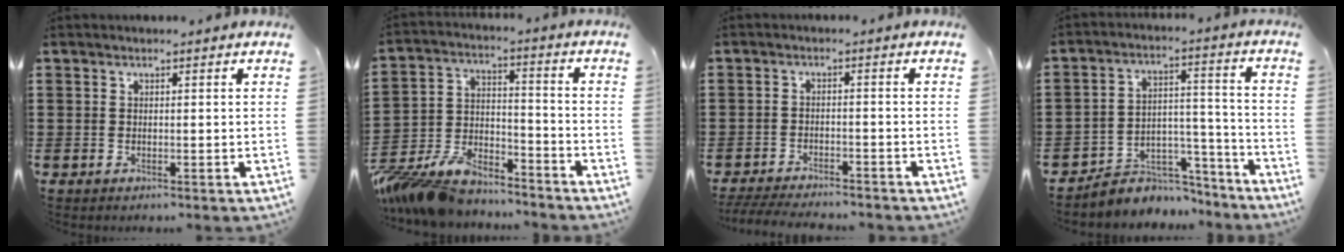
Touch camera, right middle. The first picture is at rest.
{"total": 10.0, "force": [-9.1, 2.8, 3.0], "torque": [-0.076, 0.012, -0.183]}
{"total": 3.5, "force": [-3.4, 0.2, 0.7], "torque": [-0.019, -0.003, -0.071]}
{"total": 5.7, "force": [-4.9, 2.9, 0.5], "torque": [-0.008, 0.019, -0.094]}